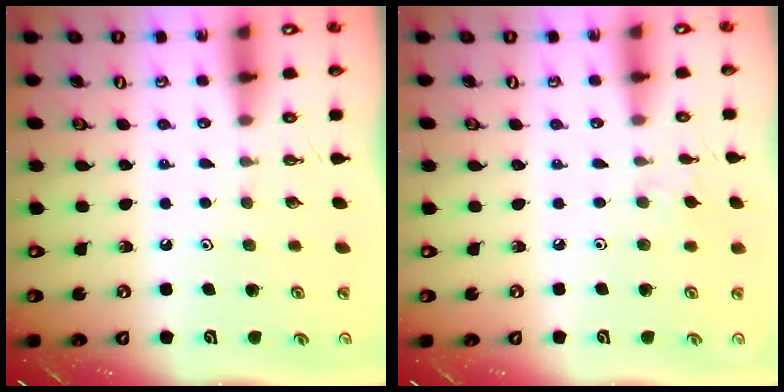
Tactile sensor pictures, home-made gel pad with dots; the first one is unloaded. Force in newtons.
{"total": 2.3, "press": 2.3, "slide": 0.6}